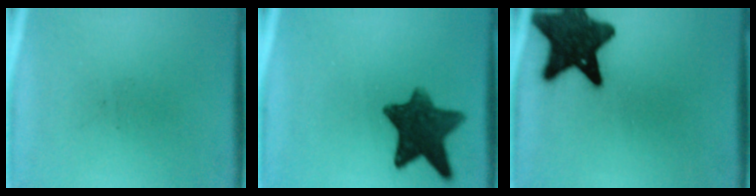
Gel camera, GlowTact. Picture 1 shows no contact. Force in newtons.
{"total": 10.8}
{"total": 15.3}